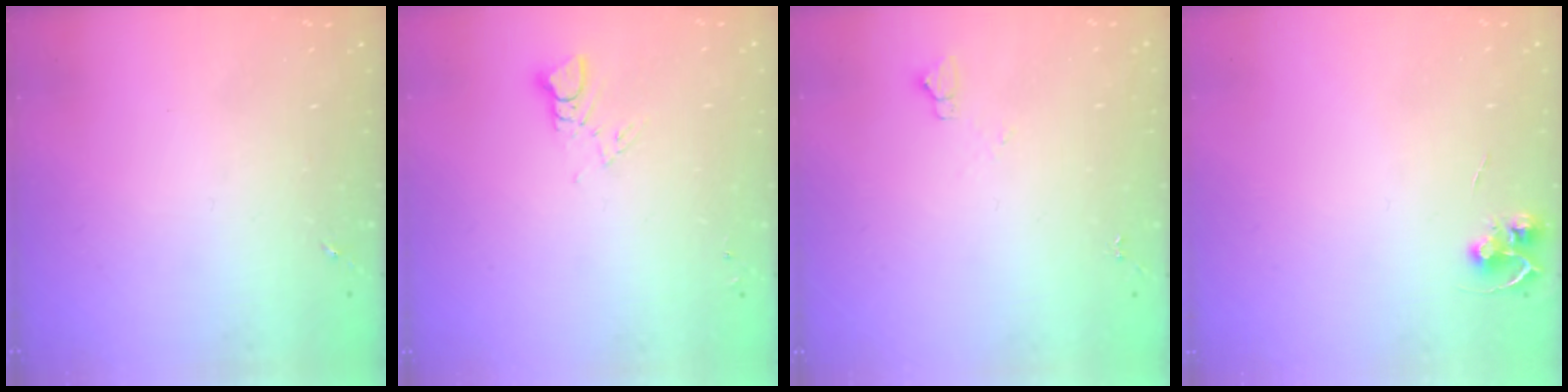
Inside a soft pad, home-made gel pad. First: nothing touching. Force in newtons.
{"total": 2.9, "press": 2.9, "slide": 0.2}
{"total": 3.5, "press": 3.5, "slide": 0.4}
{"total": 5.7, "press": 5.6, "slide": 0.4}